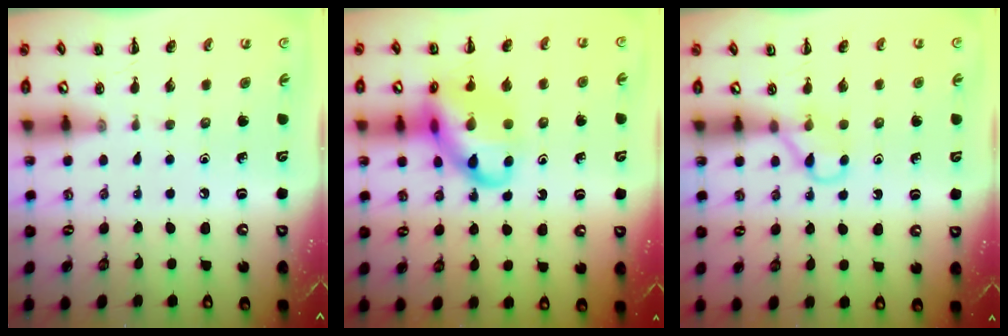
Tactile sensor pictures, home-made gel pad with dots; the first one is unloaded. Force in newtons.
{"total": 15.5, "press": 15.4, "slide": 2.1}
{"total": 3.9, "press": 3.7, "slide": 1.2}